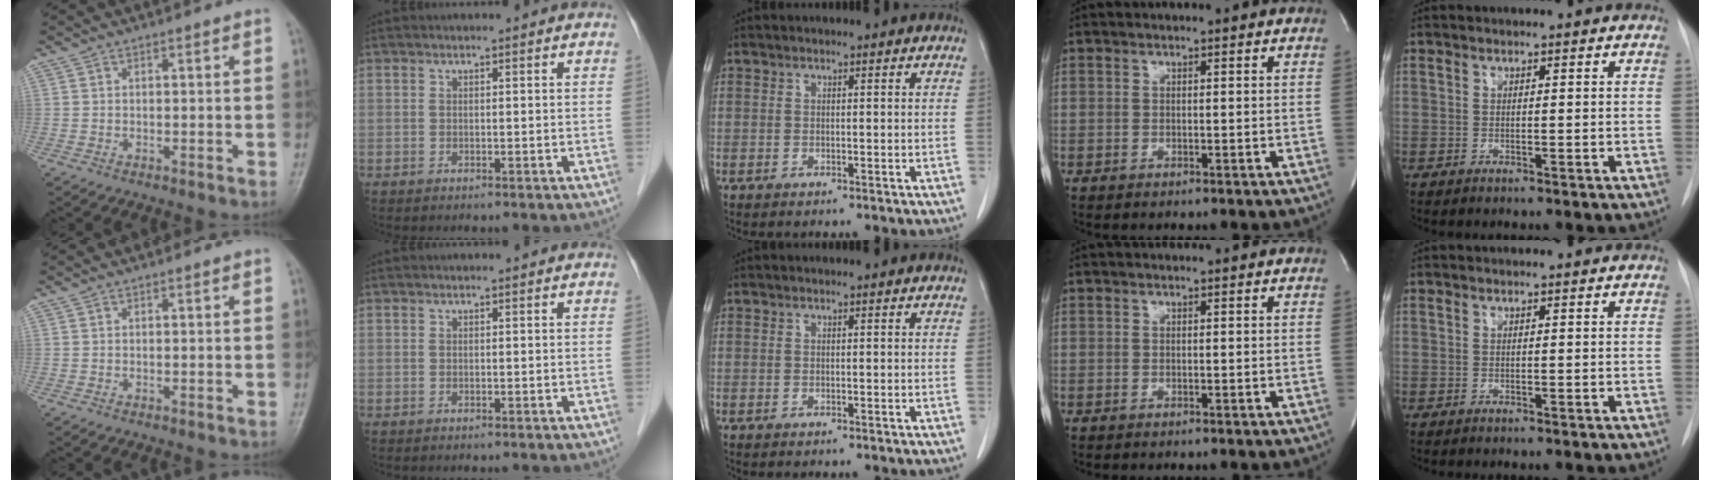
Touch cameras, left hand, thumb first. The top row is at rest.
{}